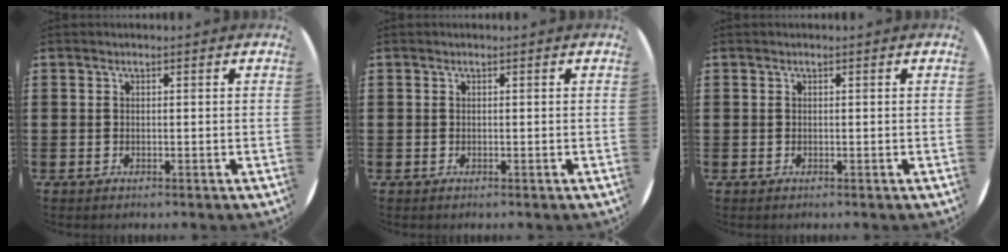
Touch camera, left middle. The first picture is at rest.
{"total": 0.0}
{"total": 0.0}